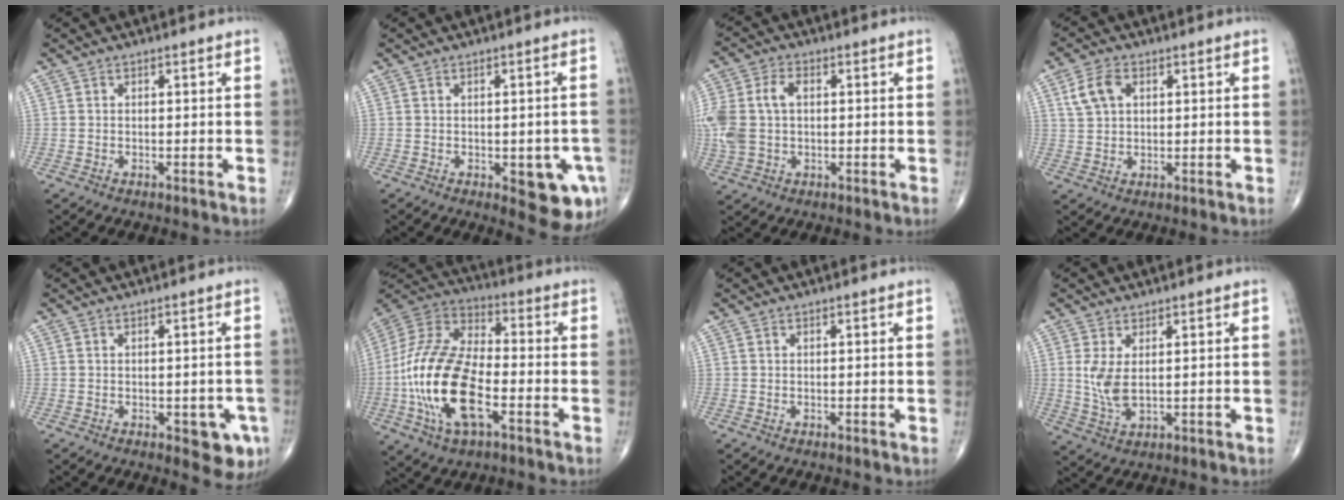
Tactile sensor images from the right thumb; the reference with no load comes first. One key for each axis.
{"total": 8.7, "fx": -2.8, "fy": 3.6, "fz": 7.4, "tx": -0.058, "ty": -0.002, "tz": -0.027}
{"total": 11.1, "fx": 0.8, "fy": 7.4, "fz": 8.3, "tx": -0.200, "ty": 0.022, "tz": 0.020}
{"total": 5.7, "fx": 2.1, "fy": 3.8, "fz": 3.7, "tx": -0.068, "ty": 0.004, "tz": 0.042}
{"total": 5.8, "fx": -2.1, "fy": 2.7, "fz": 4.7, "tx": -0.028, "ty": -0.002, "tz": -0.020}
{"total": 21.9, "fx": -5.7, "fy": 10.5, "fz": 18.4, "tx": -0.383, "ty": 0.021, "tz": -0.105}
{"total": 0.0}
{"total": 5.3, "fx": 1.0, "fy": 2.4, "fz": 4.6, "tx": -0.099, "ty": -0.009, "tz": 0.028}